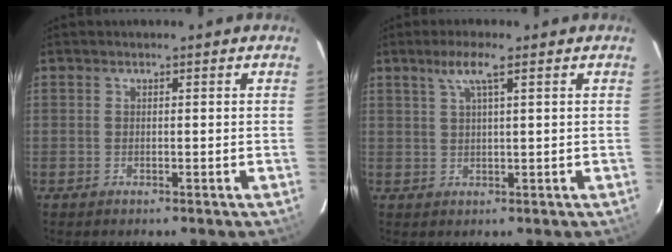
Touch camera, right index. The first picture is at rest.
{"total": 3.8, "force": [2.1, 0.0, 3.1], "torque": [-0.061, 0.006, 0.040]}